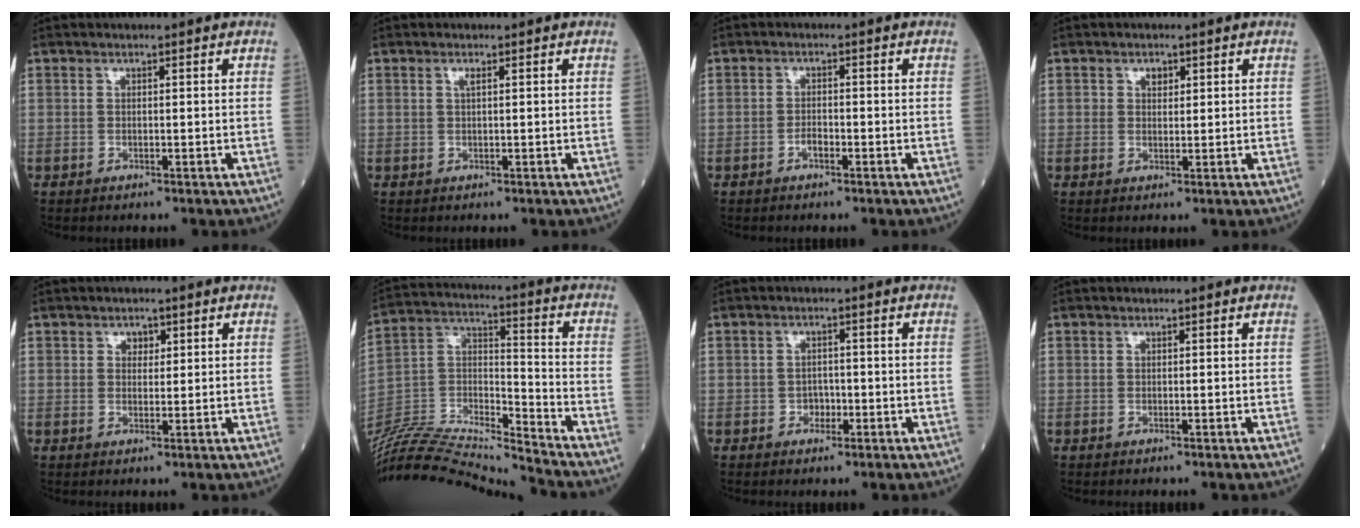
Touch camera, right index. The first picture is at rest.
{"total": 0.8, "force": [0.4, 0.1, 0.8], "torque": [-0.020, 0.001, 0.006]}
{"total": 1.5, "force": [-0.9, 0.5, 1.0], "torque": [-0.016, 0.004, -0.016]}
{"total": 1.6, "force": [0.7, 1.1, 0.9], "torque": [-0.013, 0.001, 0.012]}
{"total": 1.7, "force": [0.8, 1.2, 0.9], "torque": [-0.008, -0.001, 0.011]}
{"total": 20.2, "force": [-19.5, -1.0, 5.4], "torque": [-0.103, 0.022, -0.345]}
{"total": 1.8, "force": [-0.7, 1.4, 0.9], "torque": [-0.008, 0.007, -0.011]}
{"total": 0.0}